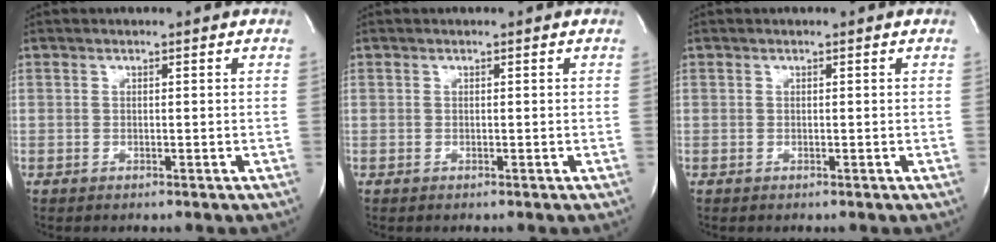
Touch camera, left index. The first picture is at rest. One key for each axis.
{"total": 0.0}
{"total": 0.0}